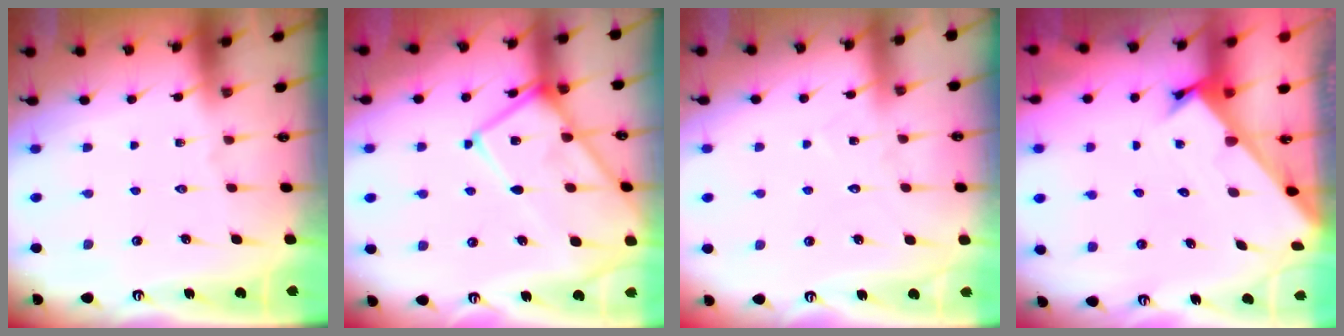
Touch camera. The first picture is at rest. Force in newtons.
{"total": 15.9, "press": 15.9, "slide": 1.4}
{"total": 6.5, "press": 6.4, "slide": 0.6}
{"total": 2.3, "press": 2.3, "slide": 0.2}